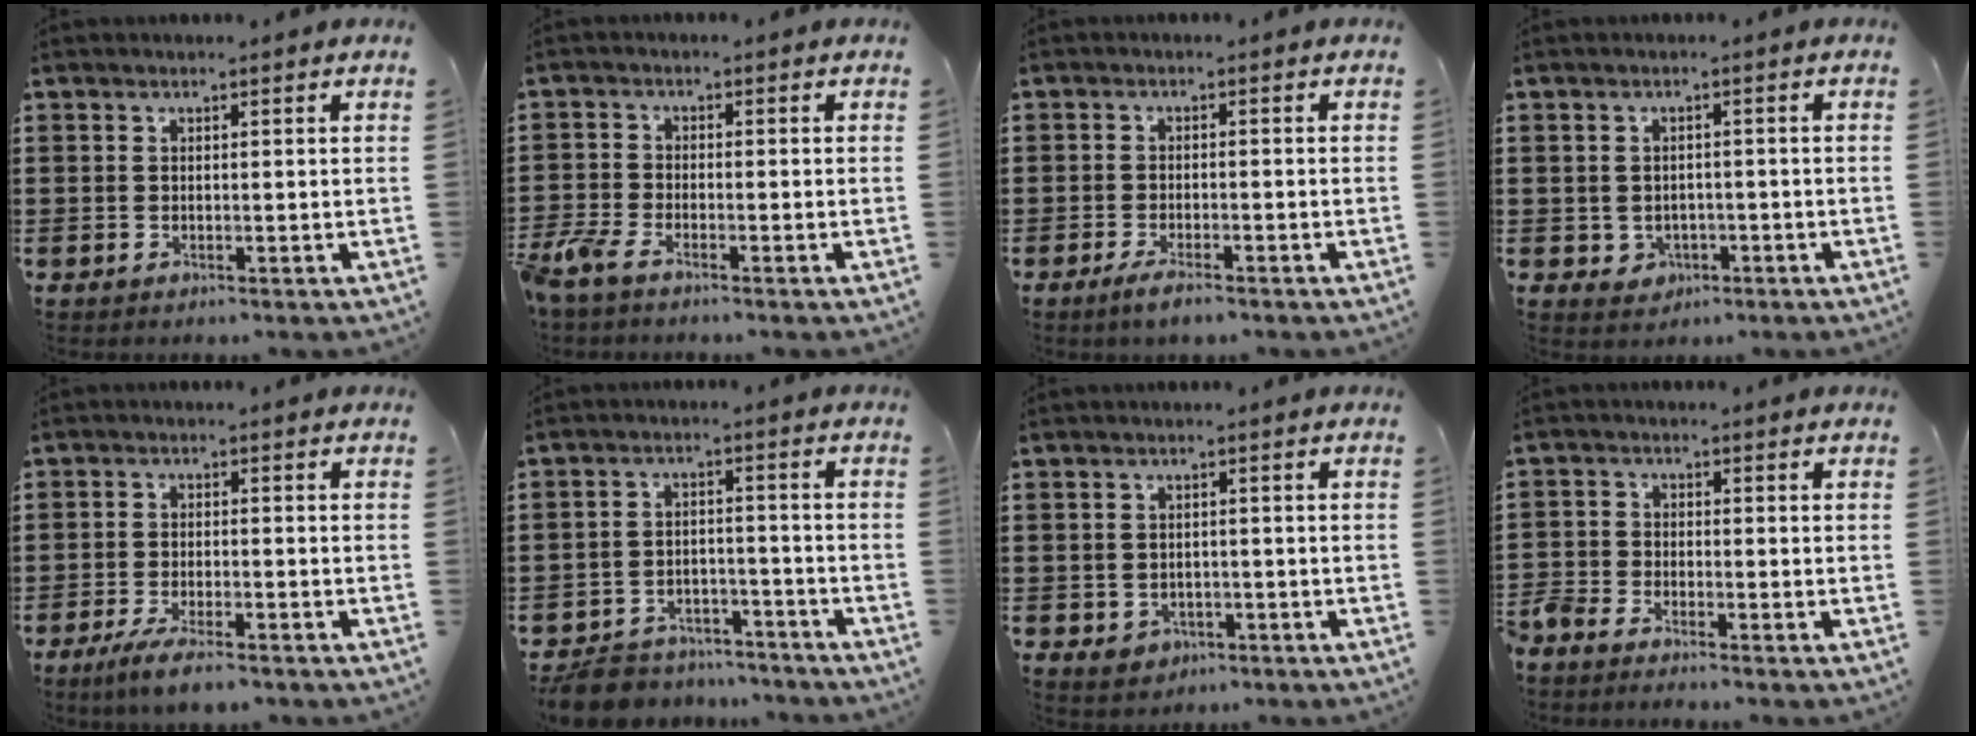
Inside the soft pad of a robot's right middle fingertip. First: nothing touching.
{"total": 3.5, "force": [-2.9, 0.8, 1.8], "torque": [-0.066, -0.011, -0.067]}
{"total": 2.6, "force": [-1.9, 0.3, 1.7], "torque": [-0.036, -0.001, -0.036]}
{"total": 1.7, "force": [-0.6, 1.6, 0.4], "torque": [-0.017, 0.000, -0.015]}
{"total": 3.9, "force": [-3.2, 0.3, 2.2], "torque": [-0.050, -0.008, -0.062]}
{"total": 6.9, "force": [-6.7, 1.4, 1.0], "torque": [-0.026, 0.015, -0.132]}
{"total": 1.5, "force": [-0.9, 1.2, 0.2], "torque": [-0.011, -0.001, -0.022]}
{"total": 2.6, "force": [-2.6, 0.5, 0.2], "torque": [-0.022, -0.003, -0.059]}